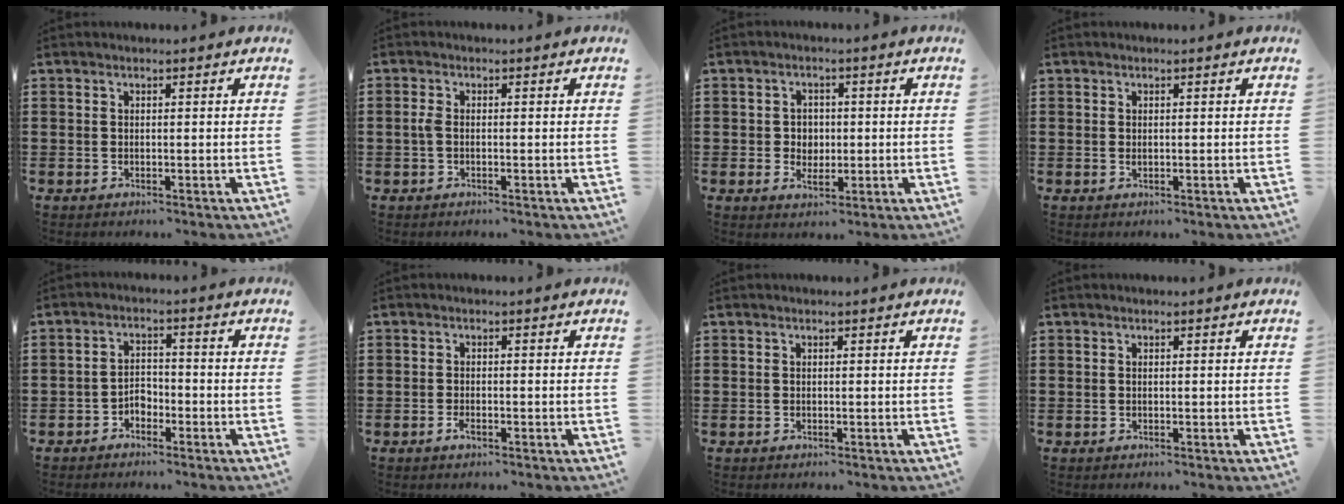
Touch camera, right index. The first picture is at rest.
{"total": 1.6, "force": [-0.3, 0.7, 1.4], "torque": [-0.043, -0.005, -0.011]}
{"total": 2.7, "force": [-0.2, 2.4, 1.1], "torque": [-0.031, 0.009, -0.009]}
{"total": 0.5, "force": [0.0, 0.2, 0.5], "torque": [-0.010, -0.003, 0.001]}
{"total": 2.4, "force": [-1.8, 1.4, 0.8], "torque": [-0.021, 0.005, -0.039]}
{"total": 1.6, "force": [-0.9, 0.5, 1.2], "torque": [-0.032, -0.007, -0.018]}
{"total": 0.0}
{"total": 0.0}